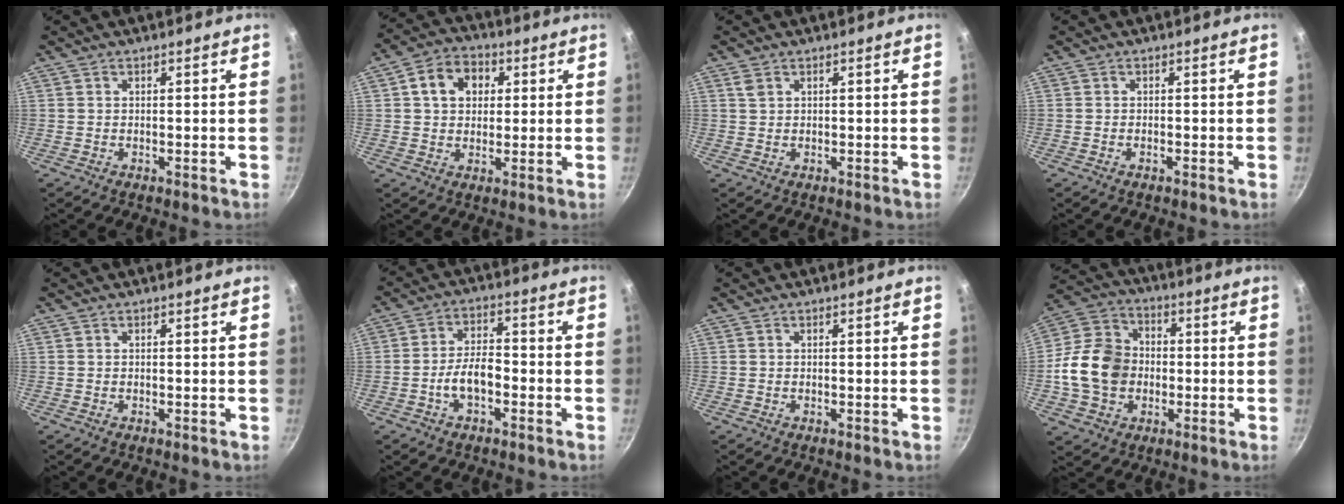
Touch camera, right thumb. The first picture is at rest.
{"total": 8.8, "force": [2.3, 6.9, 4.9], "torque": [-0.056, 0.010, 0.027]}
{"total": 1.4, "force": [0.7, 1.0, 0.8], "torque": [-0.015, 0.001, 0.016]}
{"total": 0.5, "force": [-0.4, 0.1, 0.3], "torque": [-0.010, 0.005, -0.009]}
{"total": 0.0}
{"total": 6.8, "force": [-2.5, 3.5, 5.2], "torque": [-0.084, 0.036, -0.047]}
{"total": 0.0}
{"total": 14.8, "force": [-1.7, 12.0, 8.5], "torque": [-0.132, 0.025, -0.042]}